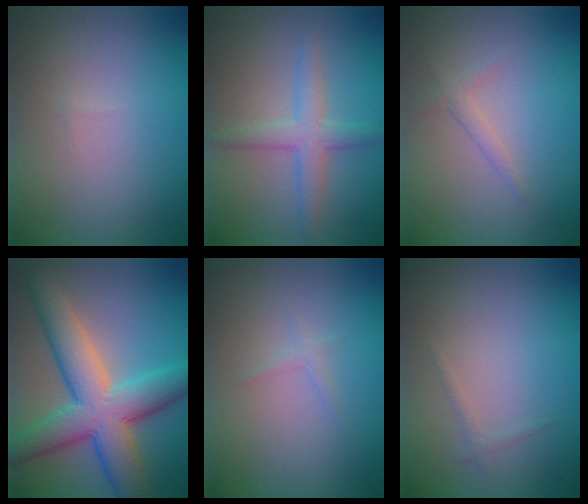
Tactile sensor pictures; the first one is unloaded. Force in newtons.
{"total": 2.9, "press": 2.9, "slide": 0.1}
{"total": 1.1, "press": 1.1, "slide": 0.1}
{"total": 9.4, "press": 9.3, "slide": 0.5}
{"total": 0.7, "press": 0.7, "slide": 0.0}
{"total": 0.7, "press": 0.7, "slide": 0.0}